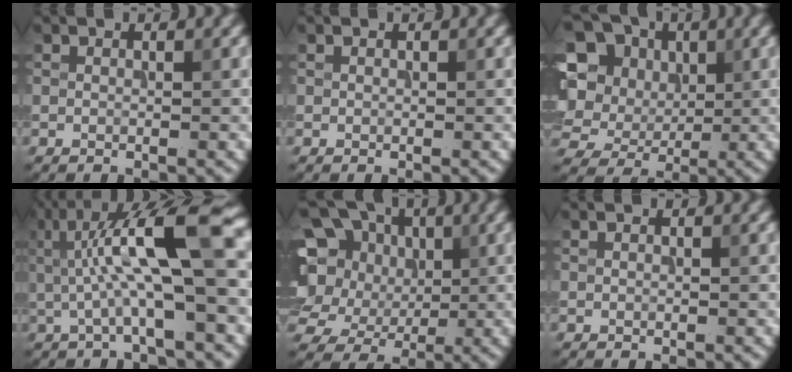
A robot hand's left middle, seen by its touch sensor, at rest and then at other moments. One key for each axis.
{"total": 0.0}
{"total": 16.3, "fx": 4.4, "fy": 13.8, "fz": 7.5, "tx": -0.198, "ty": 0.046, "tz": 0.063}
{"total": 11.0, "fx": 1.9, "fy": 2.5, "fz": 10.5, "tx": -0.167, "ty": 0.006, "tz": 0.035}
{"total": 10.5, "fx": 2.6, "fy": 8.5, "fz": 5.5, "tx": -0.125, "ty": 0.030, "tz": 0.017}
{"total": 0.0}